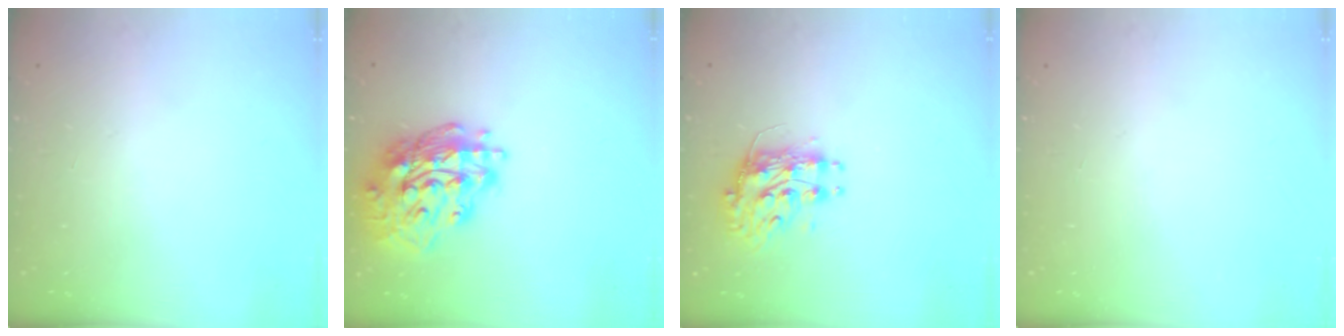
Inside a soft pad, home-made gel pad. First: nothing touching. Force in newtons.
{"total": 18.0, "press": 17.9, "slide": 1.8}
{"total": 9.2, "press": 9.2, "slide": 0.9}
{"total": 0.0}